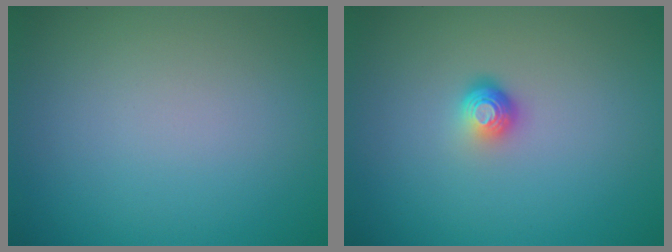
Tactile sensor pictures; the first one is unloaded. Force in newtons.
{"total": 1.8, "press": 1.2, "slide": 1.4}